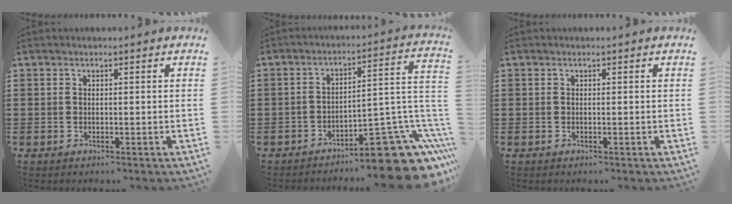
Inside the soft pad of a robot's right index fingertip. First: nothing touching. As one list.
[{"total": 13.7, "force": [-9.7, 4.4, 8.7], "torque": [-0.079, 0.035, -0.163]}, {"total": 0.0}]